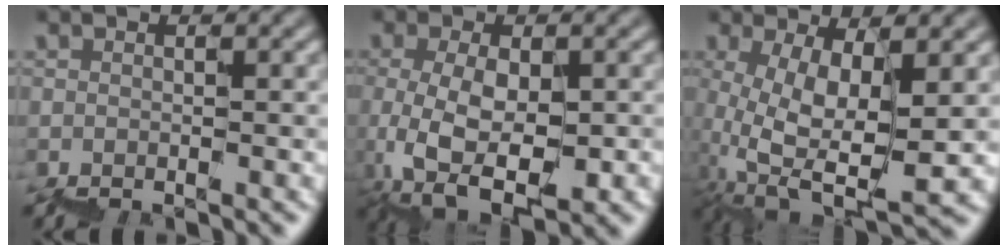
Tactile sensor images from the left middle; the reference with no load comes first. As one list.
[{"total": 6.3, "force": [0.2, 3.7, 5.1], "torque": [-0.101, -0.006, 0.013]}, {"total": 7.3, "force": [3.8, 2.2, 5.8], "torque": [-0.116, -0.004, 0.079]}]